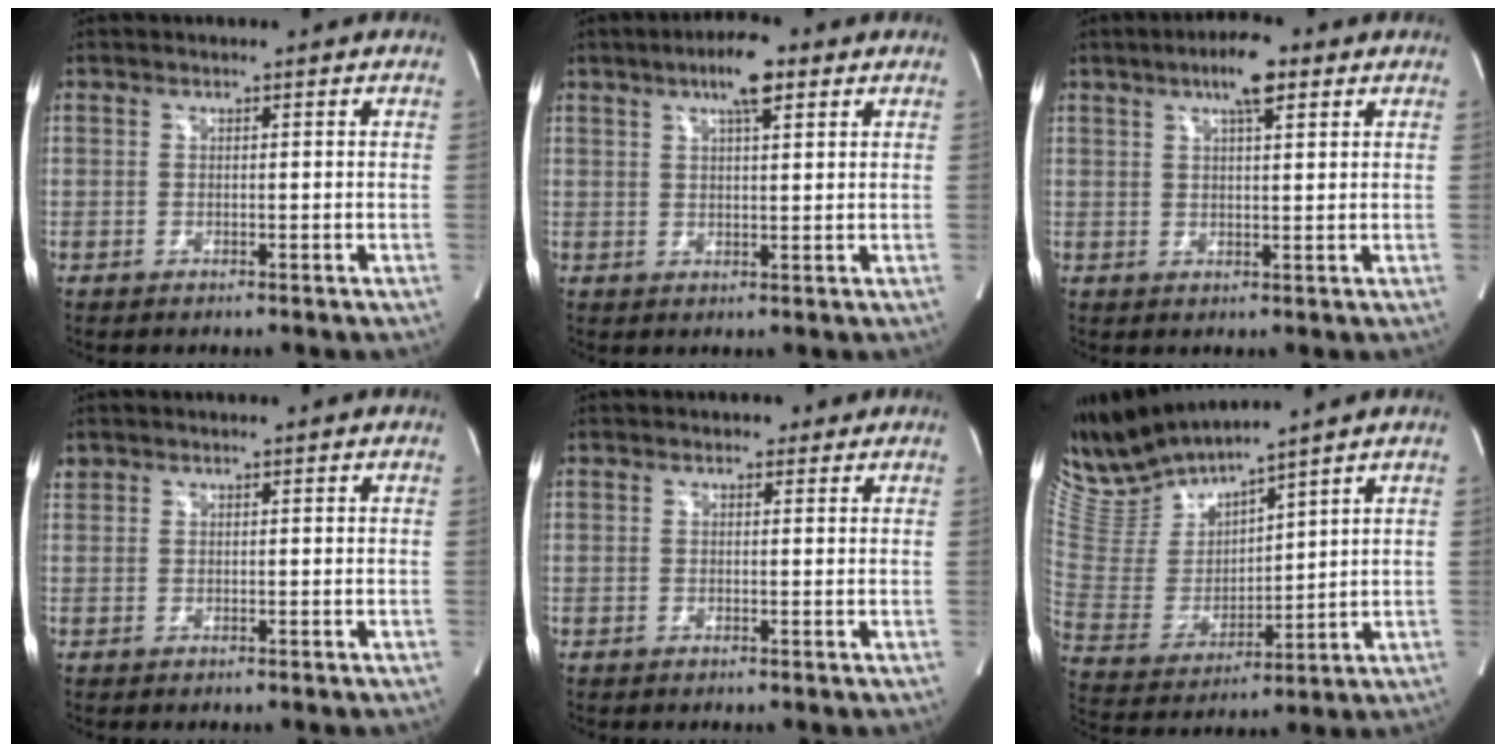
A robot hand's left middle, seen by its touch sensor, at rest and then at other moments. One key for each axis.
{"total": 6.1, "fx": 3.5, "fy": 1.1, "fz": 4.9, "tx": -0.092, "ty": 0.010, "tz": 0.056}
{"total": 6.0, "fx": 3.4, "fy": 1.1, "fz": 4.8, "tx": -0.089, "ty": 0.010, "tz": 0.054}
{"total": 1.0, "fx": 0.7, "fy": 0.6, "fz": 0.0, "tx": 0.000, "ty": 0.015, "tz": 0.015}
{"total": 1.1, "fx": 0.7, "fy": 0.7, "fz": 0.3, "tx": -0.005, "ty": 0.003, "tz": 0.006}
{"total": 11.1, "fx": 10.8, "fy": -0.1, "fz": 2.4, "tx": -0.075, "ty": -0.003, "tz": 0.239}